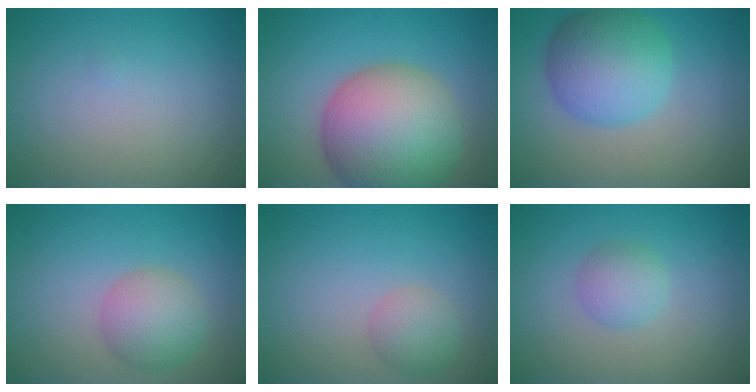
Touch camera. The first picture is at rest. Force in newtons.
{"total": 12.3, "press": 12.3, "slide": 0.9}
{"total": 7.2, "press": 7.2, "slide": 0.2}
{"total": 3.9, "press": 3.9, "slide": 0.2}
{"total": 2.1, "press": 2.1, "slide": 0.1}
{"total": 2.2, "press": 2.2, "slide": 0.1}